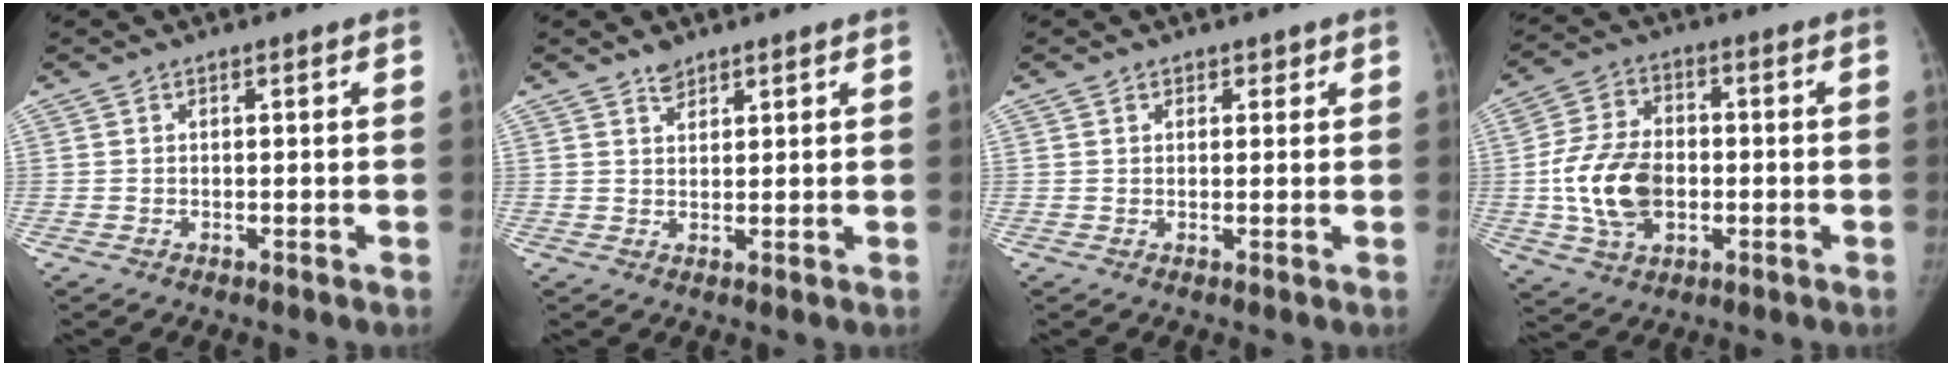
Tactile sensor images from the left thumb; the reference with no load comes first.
{"total": 2.3, "force": [1.9, 1.1, 0.5], "torque": [0.004, -0.012, 0.031]}
{"total": 1.6, "force": [1.1, 1.1, 0.2], "torque": [0.018, -0.005, 0.012]}
{"total": 13.6, "force": [-1.6, 9.2, 9.8], "torque": [-0.172, 0.012, -0.024]}